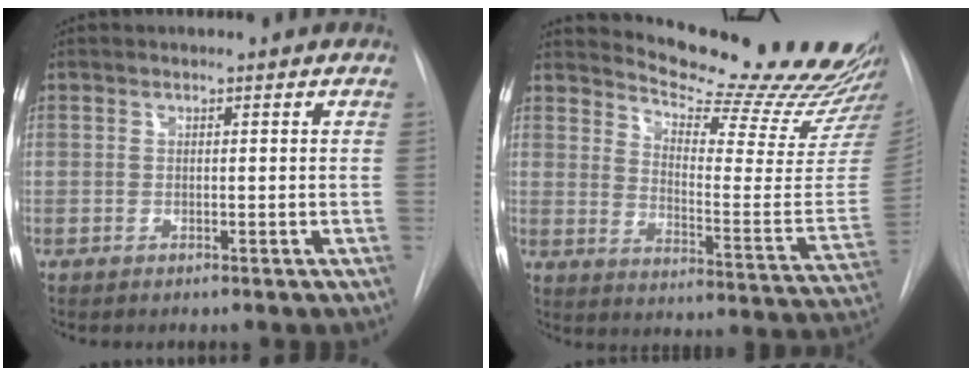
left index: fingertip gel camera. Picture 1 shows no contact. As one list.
[{"total": 22.8, "force": [21.5, 0.8, 7.6], "torque": [-0.110, -0.141, 0.266]}]